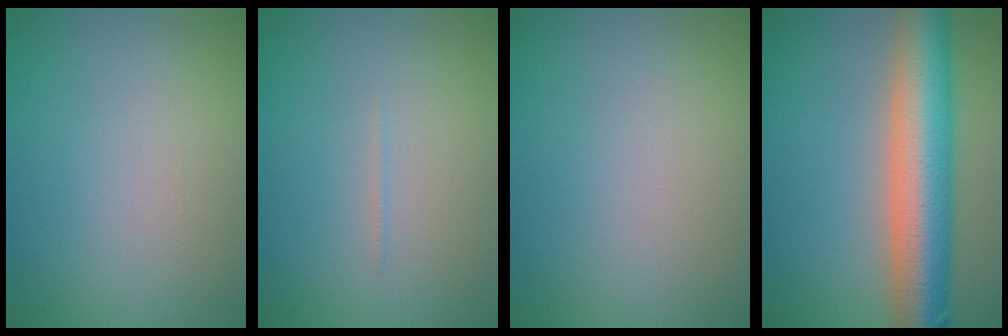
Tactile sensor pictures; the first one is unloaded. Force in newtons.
{"total": 0.7, "press": 0.7, "slide": 0.2}
{"total": 0.0}
{"total": 10.1, "press": 10.1, "slide": 0.4}